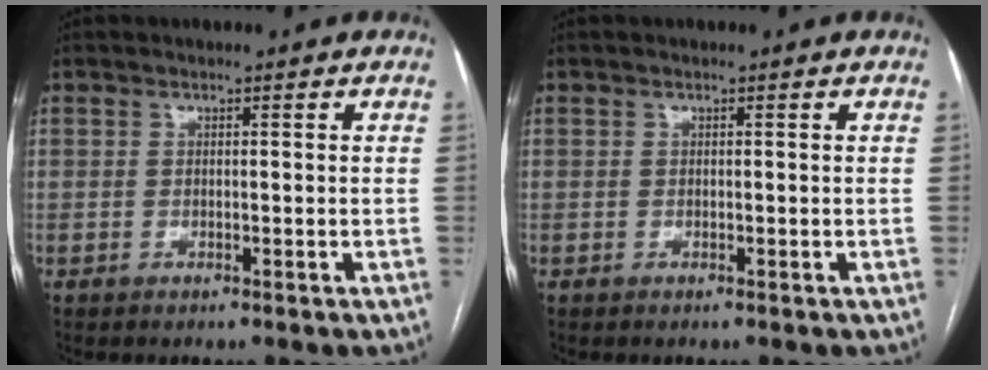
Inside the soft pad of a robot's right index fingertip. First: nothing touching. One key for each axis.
{"total": 0.0}